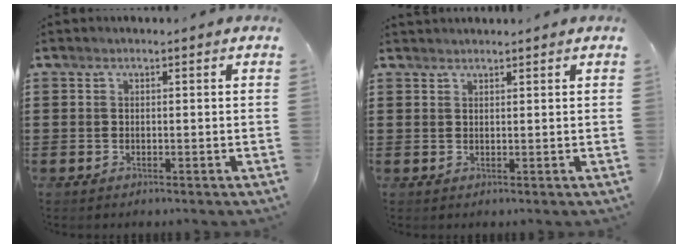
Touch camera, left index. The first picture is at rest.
{"total": 1.1, "force": [1.1, 0.0, 0.1], "torque": [-0.003, -0.001, 0.022]}